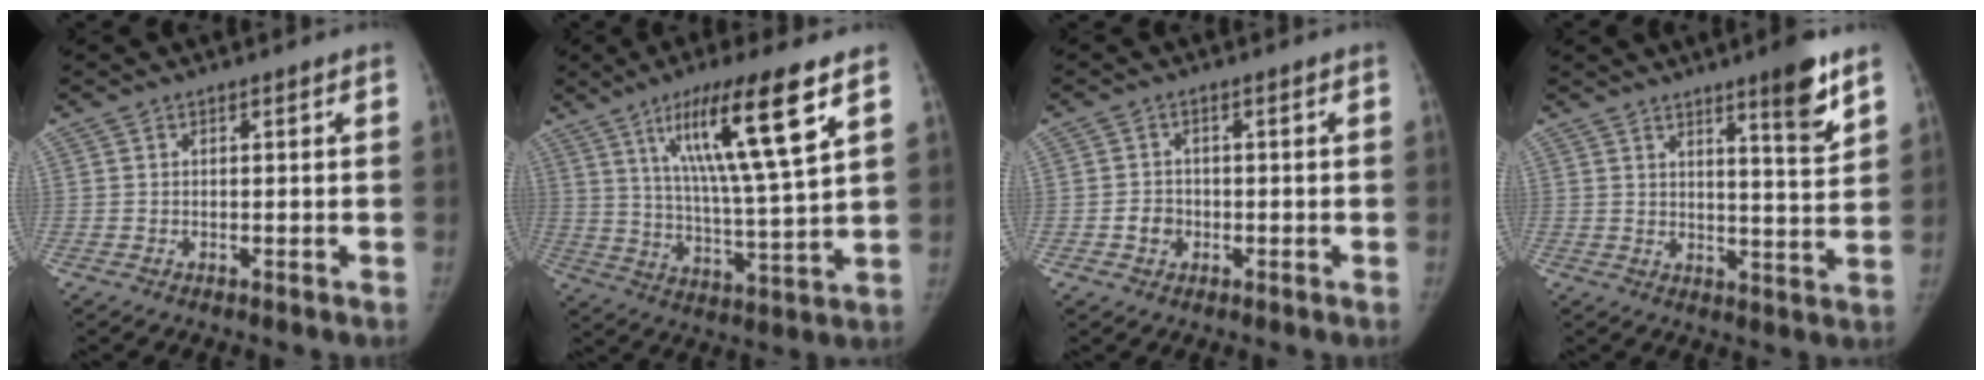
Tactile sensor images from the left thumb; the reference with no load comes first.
{"total": 17.8, "force": [8.6, 1.9, 15.5], "torque": [-0.262, -0.039, 0.150]}
{"total": 2.8, "force": [-0.8, 2.5, 1.0], "torque": [-0.005, 0.008, -0.014]}
{"total": 8.7, "force": [5.6, 0.9, 6.7], "torque": [-0.083, -0.040, 0.078]}